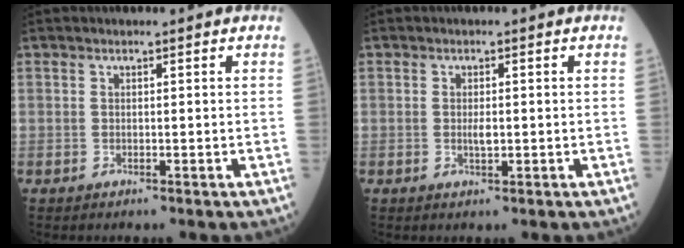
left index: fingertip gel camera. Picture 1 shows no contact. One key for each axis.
{"total": 1.4, "fx": -0.2, "fy": 0.4, "fz": 1.4, "tx": -0.025, "ty": -0.005, "tz": -0.004}